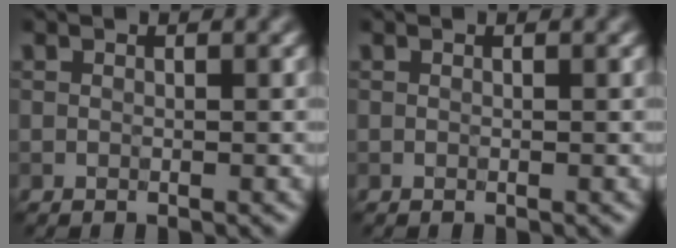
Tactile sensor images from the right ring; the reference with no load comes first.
{"total": 0.0}